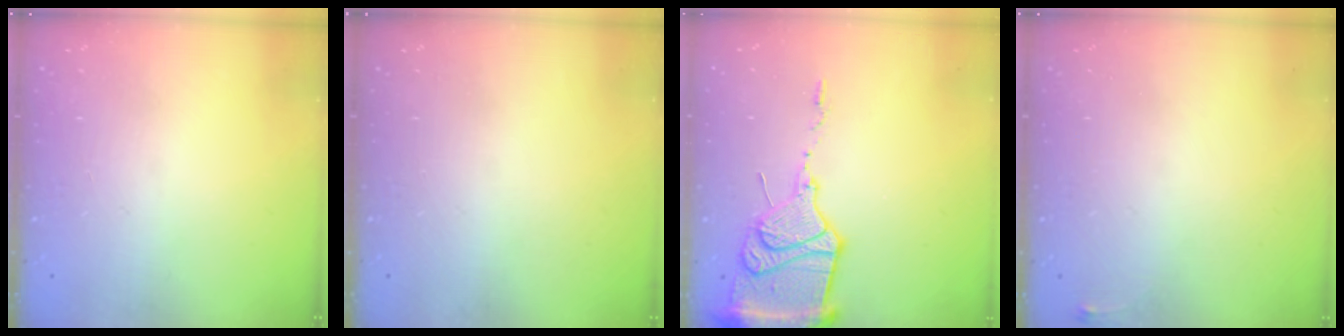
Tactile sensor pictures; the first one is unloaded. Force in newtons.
{"total": 0.0}
{"total": 16.9, "press": 16.8, "slide": 1.8}
{"total": 3.6, "press": 3.5, "slide": 0.6}